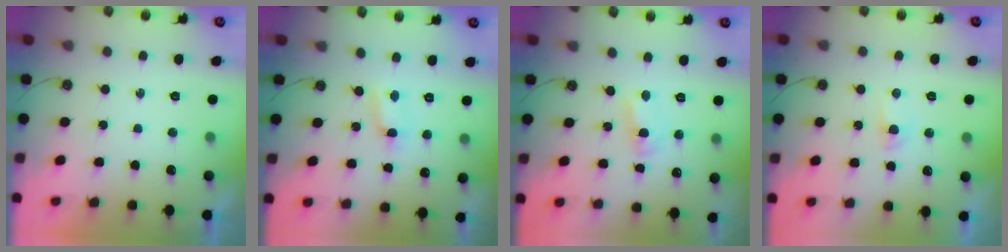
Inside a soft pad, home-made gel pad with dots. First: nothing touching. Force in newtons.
{"total": 1.8, "press": 1.8, "slide": 0.2}
{"total": 2.8, "press": 2.8, "slide": 0.3}
{"total": 2.2, "press": 2.2, "slide": 0.4}